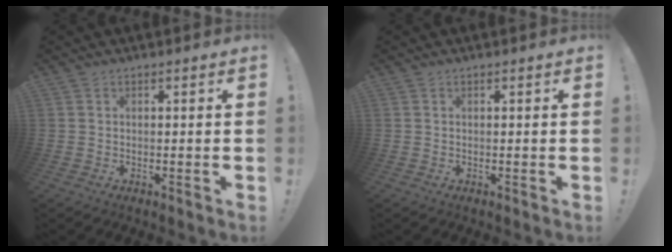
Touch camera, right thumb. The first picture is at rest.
{"total": 0.0}